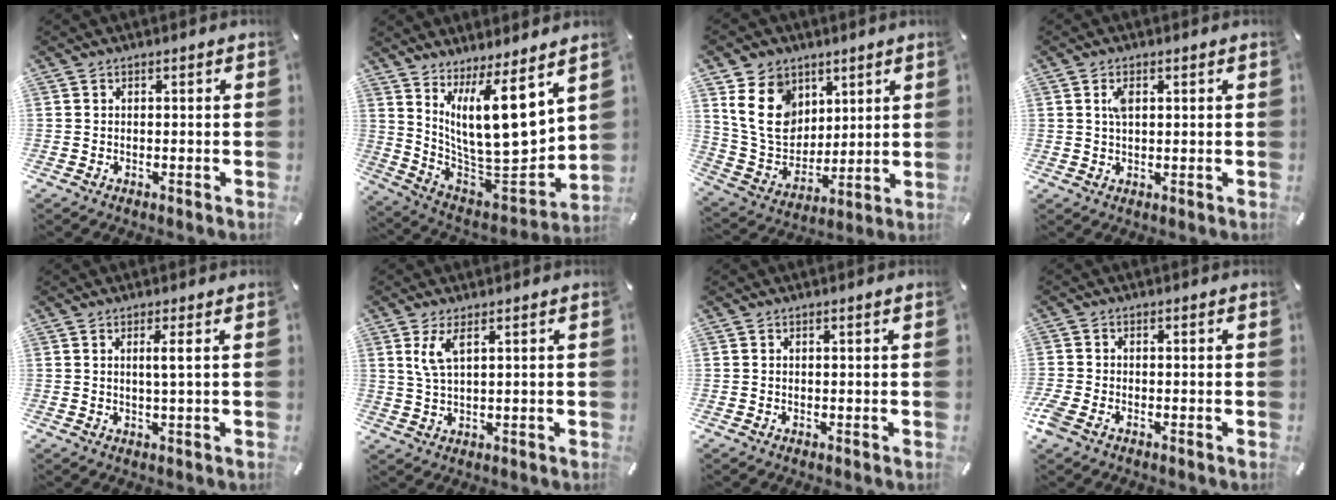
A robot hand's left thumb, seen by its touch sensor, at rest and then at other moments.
{"total": 19.2, "force": [8.2, 7.8, 15.5], "torque": [-0.259, -0.082, 0.143]}
{"total": 14.2, "force": [5.4, 11.7, 6.2], "torque": [-0.130, -0.017, 0.106]}
{"total": 2.8, "force": [0.9, 1.3, 2.3], "torque": [-0.042, 0.003, 0.012]}
{"total": 3.0, "force": [0.9, -0.1, 2.8], "torque": [-0.057, -0.002, 0.011]}
{"total": 5.1, "force": [2.5, 1.7, 4.1], "torque": [-0.096, 0.001, 0.041]}
{"total": 0.6, "force": [0.2, 0.0, 0.6], "torque": [-0.009, 0.000, 0.003]}
{"total": 2.4, "force": [-1.3, 1.2, 1.5], "torque": [-0.045, -0.002, -0.030]}